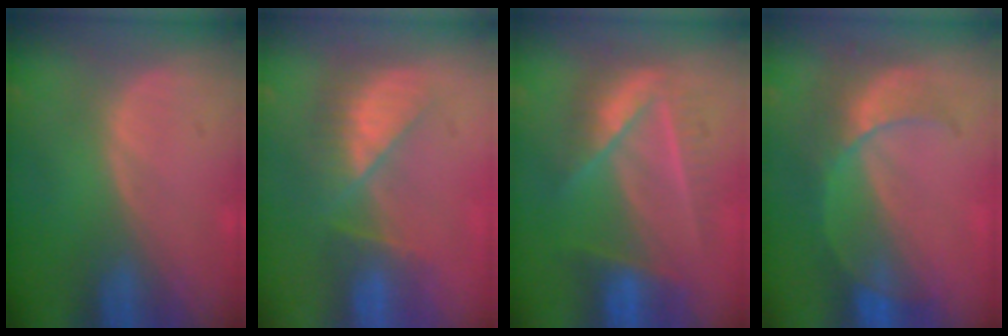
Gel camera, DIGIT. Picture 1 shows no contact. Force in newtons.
{"total": 8.1, "press": 7.0, "slide": 4.1}
{"total": 7.3, "press": 7.3, "slide": 0.2}
{"total": 7.8, "press": 6.9, "slide": 3.7}